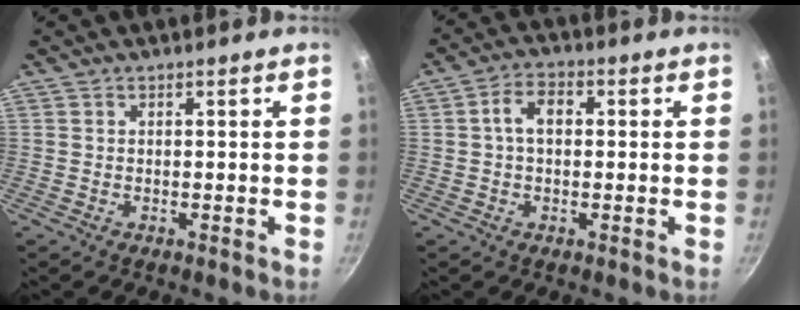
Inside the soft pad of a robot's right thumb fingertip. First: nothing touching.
{"total": 5.1, "force": [0.5, 3.4, 3.8], "torque": [-0.059, 0.015, 0.001]}